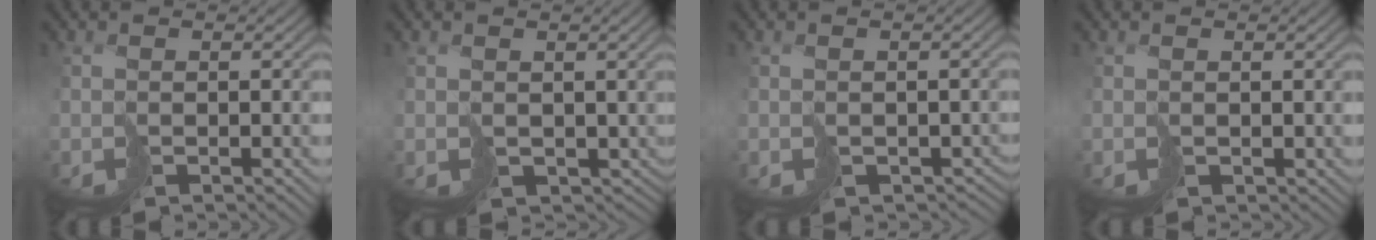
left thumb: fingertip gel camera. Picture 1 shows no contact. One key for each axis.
{"total": 4.1, "fx": 0.6, "fy": 3.3, "fz": 2.2, "tx": -0.060, "ty": -0.023, "tz": 0.017}
{"total": 3.5, "fx": -1.1, "fy": 2.7, "fz": 1.9, "tx": -0.031, "ty": -0.023, "tz": -0.006}
{"total": 0.6, "fx": 0.5, "fy": 0.3, "fz": -0.1, "tx": -0.001, "ty": -0.001, "tz": 0.012}